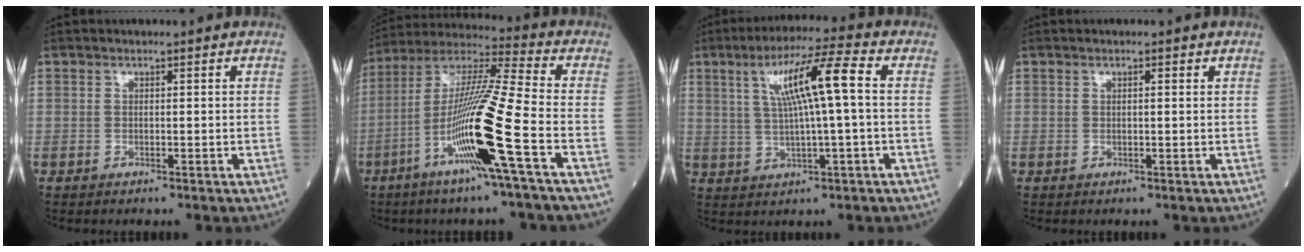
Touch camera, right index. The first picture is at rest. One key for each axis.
{"total": 16.4, "fx": -5.9, "fy": -1.4, "fz": 15.2, "tx": -0.297, "ty": -0.011, "tz": -0.118}
{"total": 10.2, "fx": 2.1, "fy": 0.1, "fz": 10.0, "tx": -0.179, "ty": 0.017, "tz": 0.038}
{"total": 0.7, "fx": 0.4, "fy": 0.1, "fz": 0.6, "tx": -0.013, "ty": 0.001, "tz": 0.005}